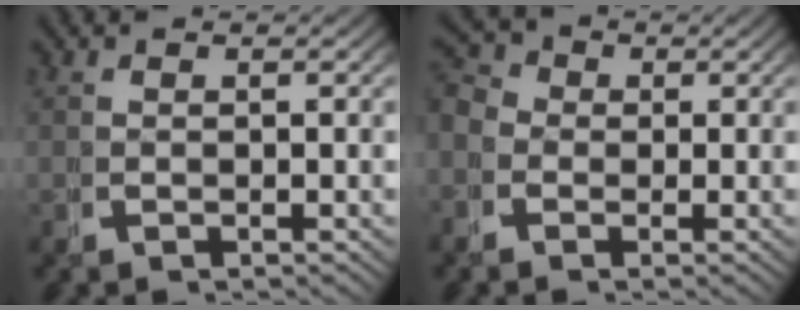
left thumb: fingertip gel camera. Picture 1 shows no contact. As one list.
[{"total": 4.1, "force": [0.5, 3.4, 2.2], "torque": [-0.041, -0.003, -0.003]}]